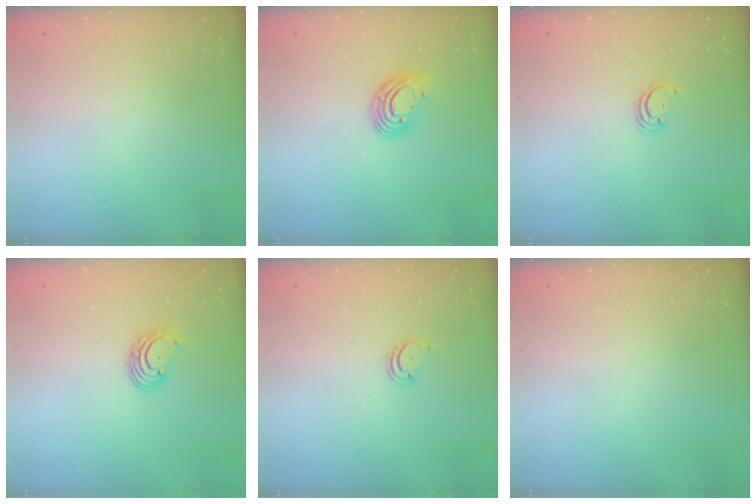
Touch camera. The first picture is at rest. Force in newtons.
{"total": 10.5, "press": 10.4, "slide": 1.9}
{"total": 1.7, "press": 1.7, "slide": 0.1}
{"total": 2.8, "press": 2.8, "slide": 0.2}
{"total": 1.9, "press": 1.9, "slide": 0.2}
{"total": 0.0}